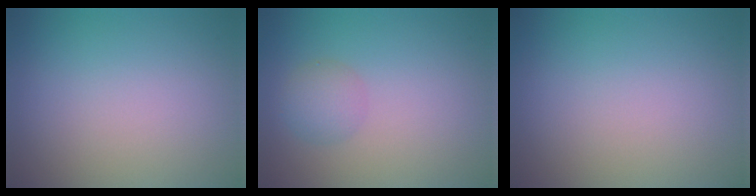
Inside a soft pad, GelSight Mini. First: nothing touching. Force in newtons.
{"total": 2.0, "press": 2.0, "slide": 0.1}
{"total": 0.0}